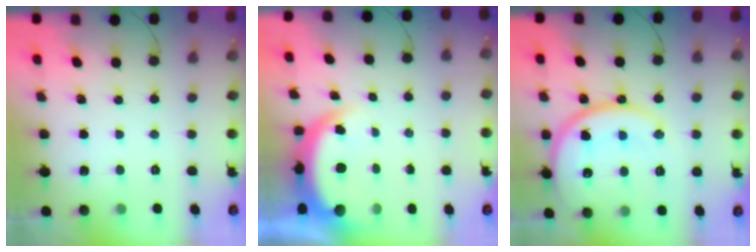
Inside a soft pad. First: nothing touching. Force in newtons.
{"total": 5.1, "press": 5.1, "slide": 0.3}
{"total": 20.5, "press": 20.5, "slide": 1.8}